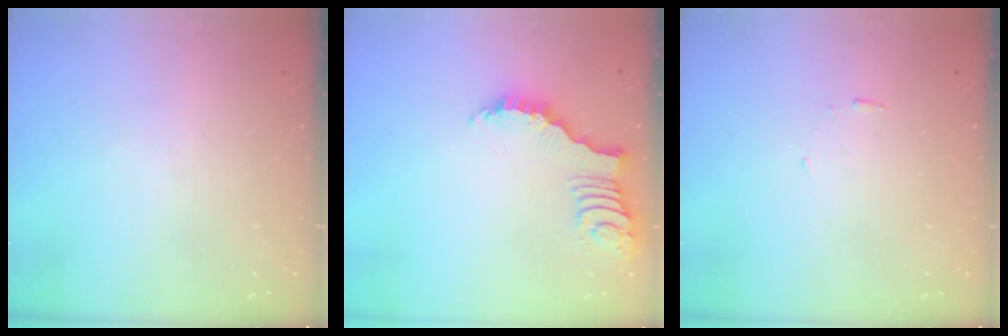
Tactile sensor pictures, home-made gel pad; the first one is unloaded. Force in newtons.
{"total": 2.4, "press": 2.4, "slide": 0.4}
{"total": 3.7, "press": 3.6, "slide": 0.3}